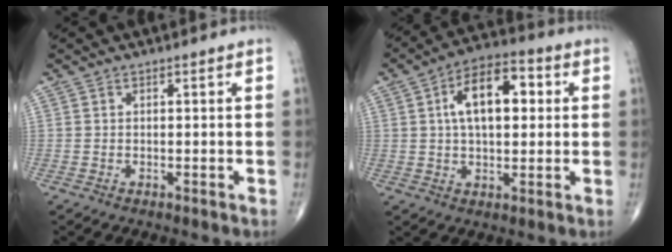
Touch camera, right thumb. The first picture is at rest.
{"total": 13.0, "force": [2.7, 6.8, 10.7], "torque": [-0.160, 0.018, 0.038]}